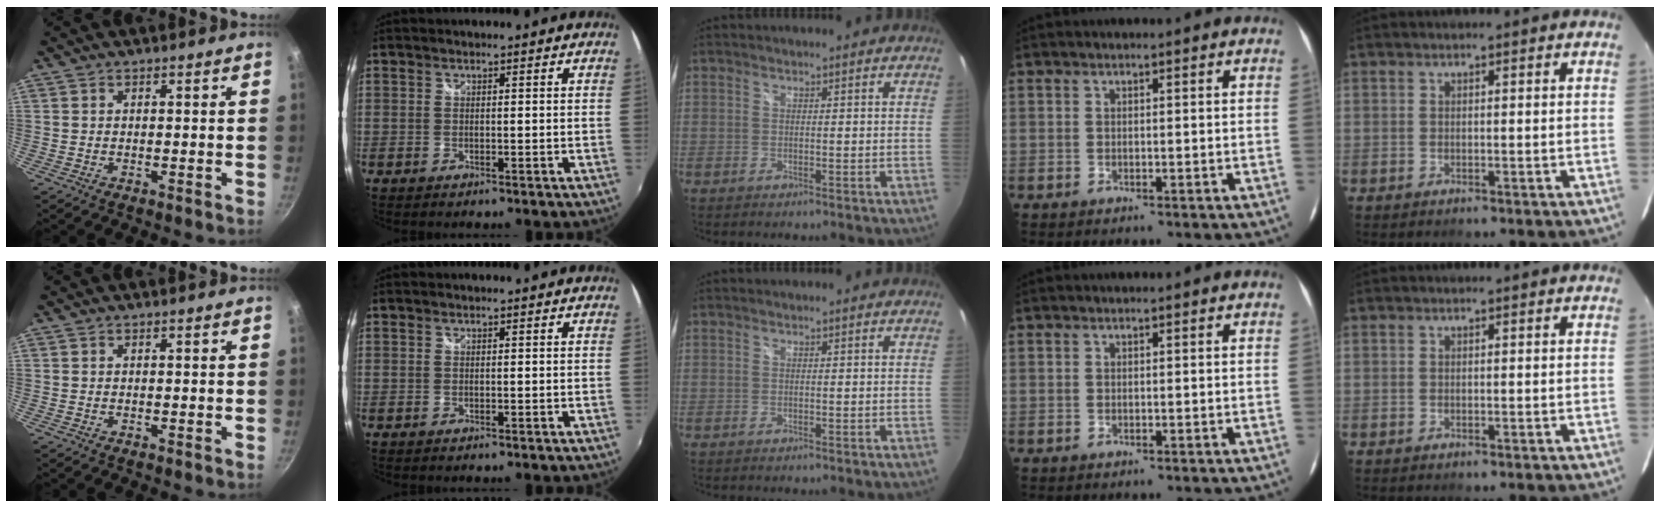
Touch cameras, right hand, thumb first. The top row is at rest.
{}